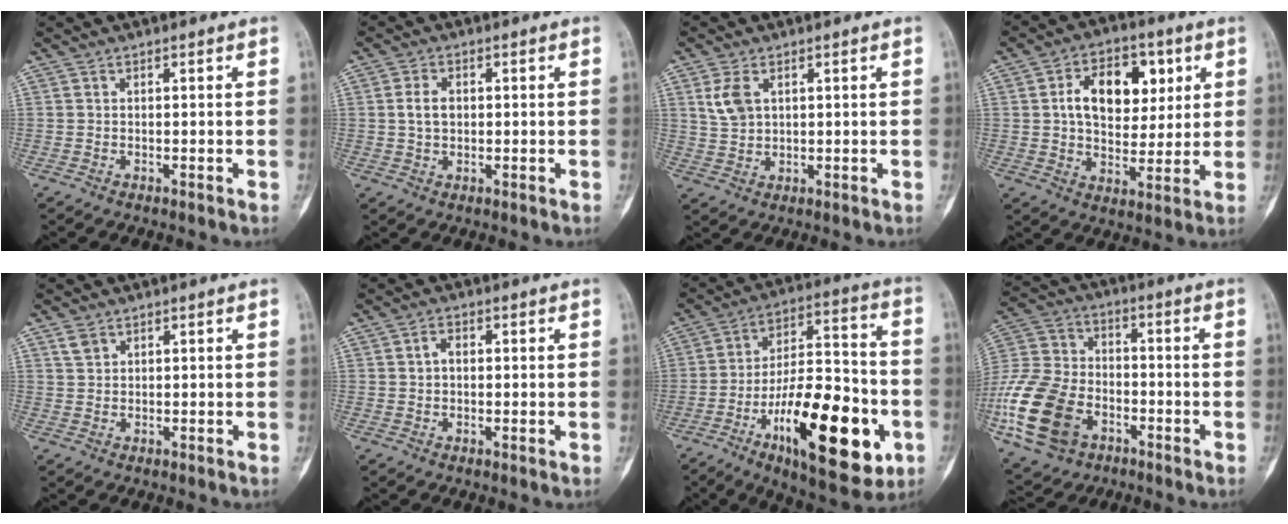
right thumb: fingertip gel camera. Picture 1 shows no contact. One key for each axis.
{"total": 3.8, "fx": 0.4, "fy": 2.6, "fz": 2.7, "tx": -0.044, "ty": 0.002, "tz": 0.006}
{"total": 4.9, "fx": 1.9, "fy": 3.0, "fz": 3.4, "tx": -0.065, "ty": 0.000, "tz": 0.045}
{"total": 14.3, "fx": 3.9, "fy": 9.3, "fz": 10.2, "tx": -0.117, "ty": 0.000, "tz": 0.060}
{"total": 2.1, "fx": 1.3, "fy": 1.4, "fz": 0.9, "tx": -0.012, "ty": 0.000, "tz": 0.028}
{"total": 2.6, "fx": 0.4, "fy": 1.9, "fz": 1.8, "tx": -0.025, "ty": 0.008, "tz": 0.005}
{"total": 26.2, "fx": -9.4, "fy": 10.1, "fz": 22.3, "tx": -0.331, "ty": 0.038, "tz": -0.141}
{"total": 20.3, "fx": -7.5, "fy": 13.9, "fz": 12.7, "tx": -0.271, "ty": 0.024, "tz": -0.135}